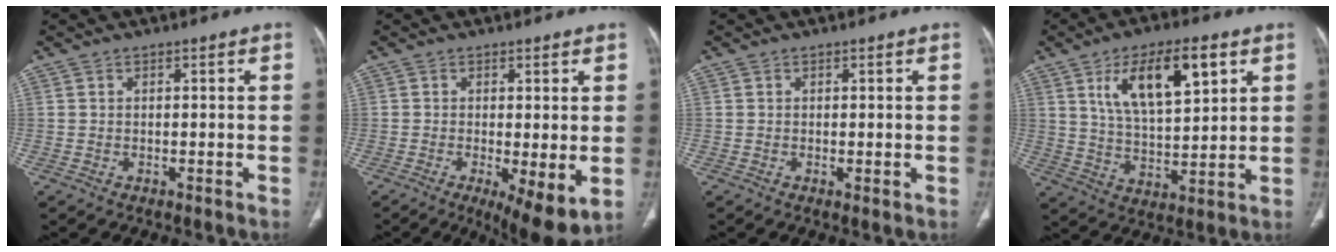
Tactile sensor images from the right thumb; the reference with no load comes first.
{"total": 8.3, "force": [-1.6, 2.6, 7.7], "torque": [-0.123, -0.025, -0.021]}
{"total": 0.6, "force": [0.0, 0.2, 0.5], "torque": [-0.013, -0.004, -0.001]}
{"total": 14.9, "force": [6.4, 6.0, 12.0], "torque": [-0.182, -0.020, 0.116]}